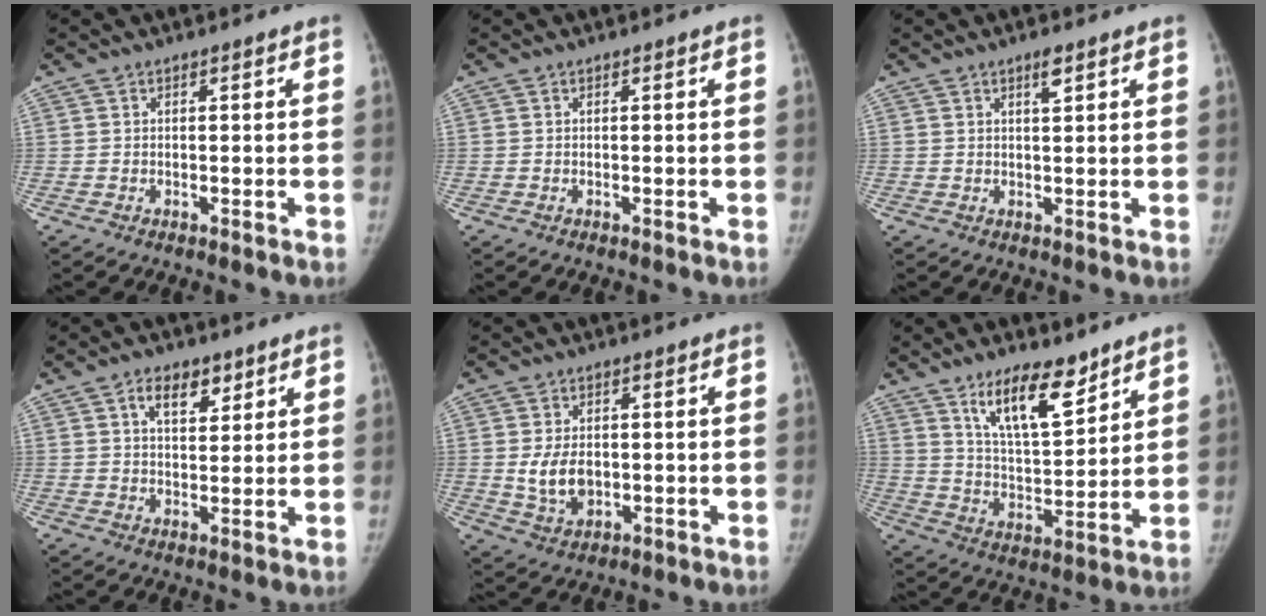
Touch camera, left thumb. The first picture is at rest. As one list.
[{"total": 0.0}, {"total": 2.2, "force": [1.4, 0.5, 1.7], "torque": [-0.025, -0.007, 0.023]}, {"total": 6.4, "force": [3.5, 3.6, 4.0], "torque": [-0.039, -0.018, 0.055]}, {"total": 6.7, "force": [-0.2, 4.6, 4.8], "torque": [-0.077, -0.006, 0.007]}, {"total": 13.1, "force": [8.7, 4.7, 8.6], "torque": [-0.119, -0.060, 0.159]}]